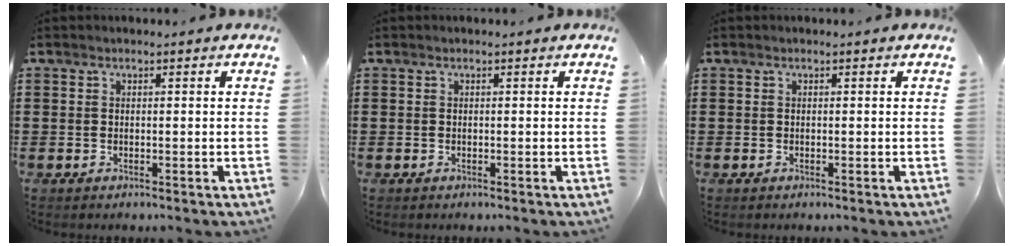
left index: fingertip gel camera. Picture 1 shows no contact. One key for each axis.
{"total": 0.0}
{"total": 0.0}